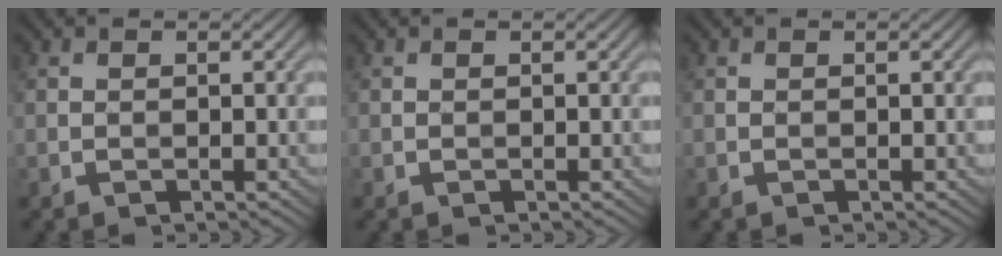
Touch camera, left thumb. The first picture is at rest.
{"total": 0.0}
{"total": 0.0}